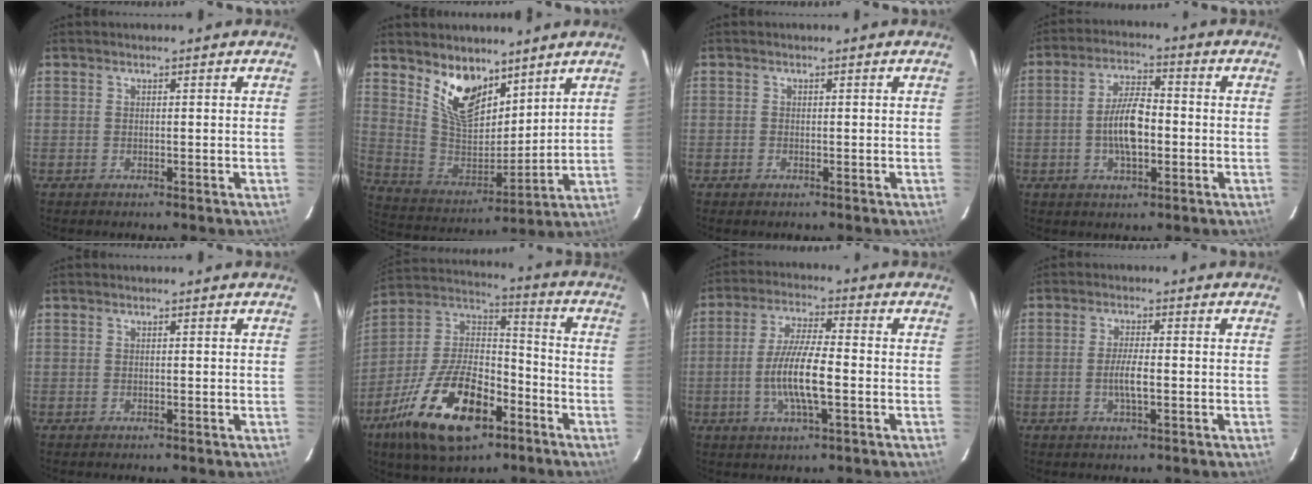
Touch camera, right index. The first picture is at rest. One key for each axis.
{"total": 13.2, "fx": 8.8, "fy": 6.7, "fz": 7.1, "tx": -0.137, "ty": -0.007, "tz": 0.177}
{"total": 0.7, "fx": -0.5, "fy": 0.5, "fz": 0.2, "tx": -0.002, "ty": 0.000, "tz": -0.009}
{"total": 8.5, "fx": -1.5, "fy": 3.5, "fz": 7.6, "tx": -0.148, "ty": 0.008, "tz": -0.024}
{"total": 0.0}
{"total": 22.8, "fx": -11.6, "fy": 10.7, "fz": 16.4, "tx": -0.331, "ty": -0.009, "tz": -0.199}
{"total": 9.9, "fx": -2.3, "fy": 2.0, "fz": 9.4, "tx": -0.185, "ty": -0.003, "tz": -0.045}
{"total": 3.9, "fx": -0.9, "fy": 0.7, "fz": 3.7, "tx": -0.070, "ty": -0.003, "tz": -0.015}